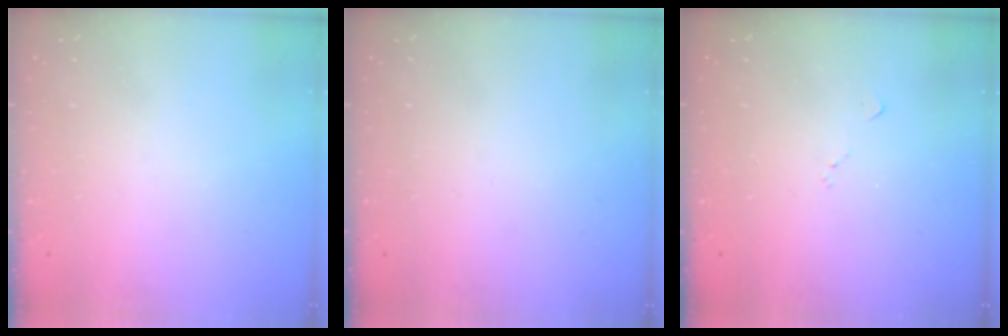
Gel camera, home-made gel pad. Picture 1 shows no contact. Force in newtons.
{"total": 0.0}
{"total": 5.5, "press": 5.5, "slide": 0.8}